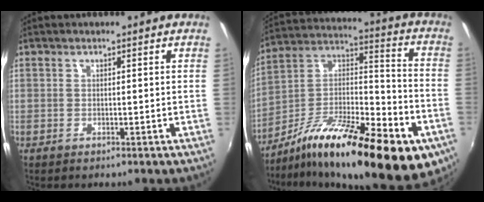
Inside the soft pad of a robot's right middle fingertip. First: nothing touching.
{"total": 29.3, "force": [-16.8, 9.3, 22.1], "torque": [-0.340, -0.007, -0.261]}